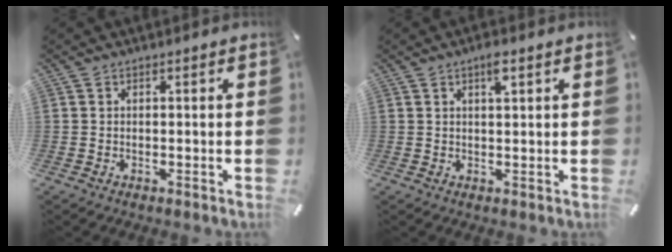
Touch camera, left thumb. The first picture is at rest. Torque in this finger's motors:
{"motor_torque": [0.62, 0.85, 0.38, -0.43, 0.11]}